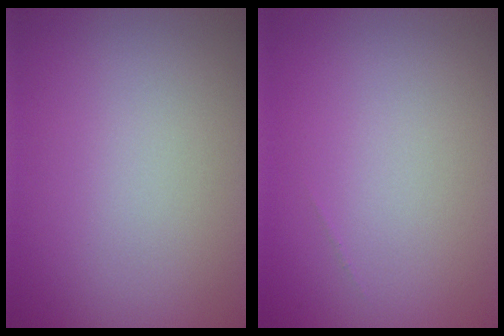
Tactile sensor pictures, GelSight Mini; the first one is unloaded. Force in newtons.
{"total": 0.0}